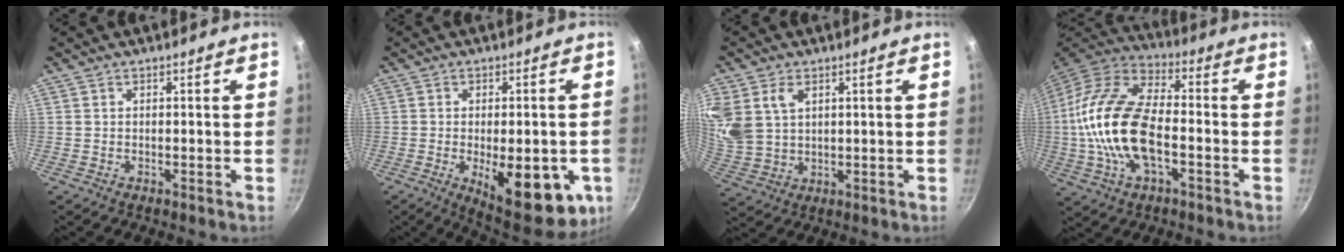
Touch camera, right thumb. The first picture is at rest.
{"total": 17.6, "force": [-4.9, 7.2, 15.3], "torque": [-0.164, -0.010, -0.054]}
{"total": 11.3, "force": [4.3, 8.1, 6.5], "torque": [-0.140, -0.007, 0.098]}
{"total": 19.9, "force": [-2.9, 10.0, 17.0], "torque": [-0.324, 0.035, -0.066]}